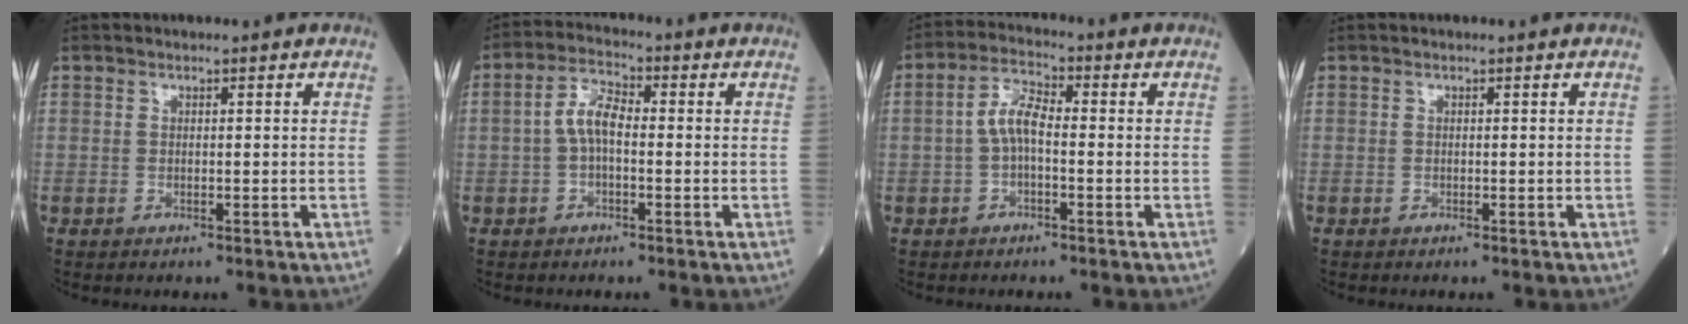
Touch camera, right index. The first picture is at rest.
{"total": 5.0, "force": [-0.3, 2.1, 4.6], "torque": [-0.090, 0.014, -0.010]}
{"total": 5.1, "force": [-0.7, 1.6, 4.8], "torque": [-0.095, 0.014, -0.017]}
{"total": 0.0}